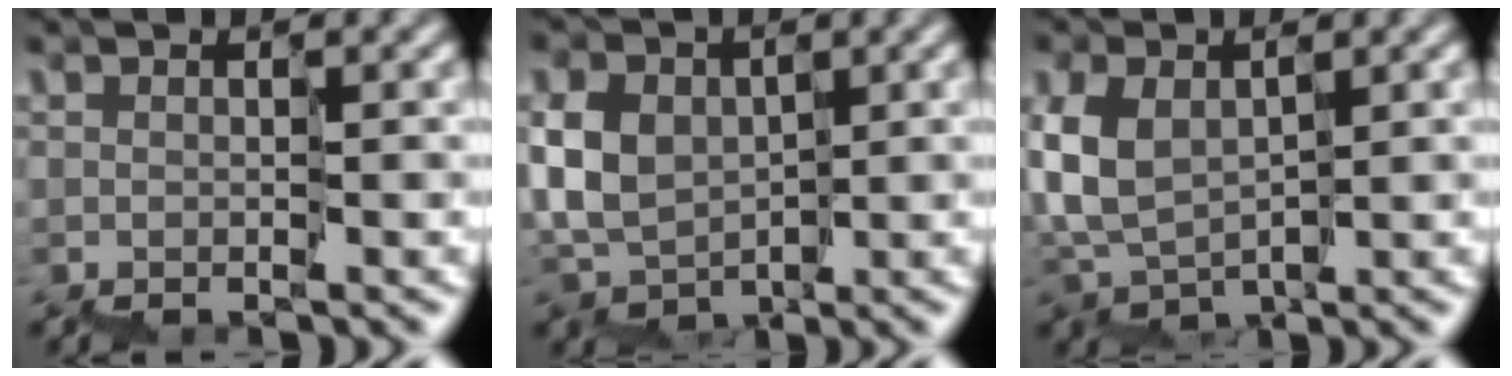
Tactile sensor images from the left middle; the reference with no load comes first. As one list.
[{"total": 4.1, "force": [0.5, 3.5, 2.1], "torque": [-0.051, 0.015, 0.001]}, {"total": 2.5, "force": [0.4, 1.7, 1.8], "torque": [-0.053, 0.011, 0.005]}]